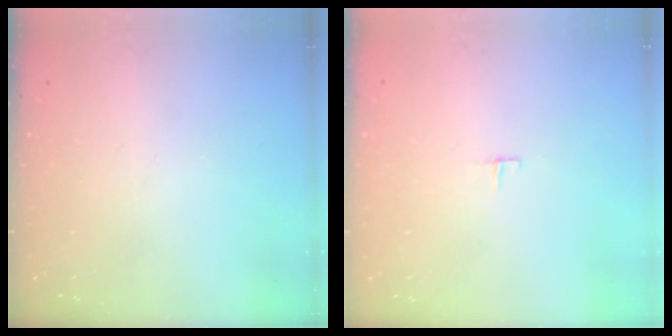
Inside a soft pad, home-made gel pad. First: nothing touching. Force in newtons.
{"total": 3.1, "press": 3.1, "slide": 0.2}